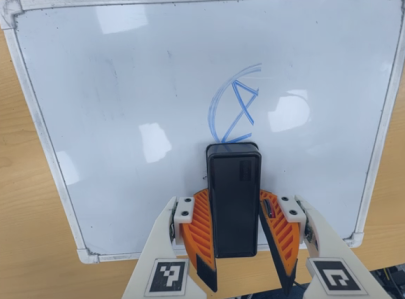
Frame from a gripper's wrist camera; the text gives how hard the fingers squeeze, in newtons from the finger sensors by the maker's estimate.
{"total": 6.7, "left": 7.3, "right": 6.1}